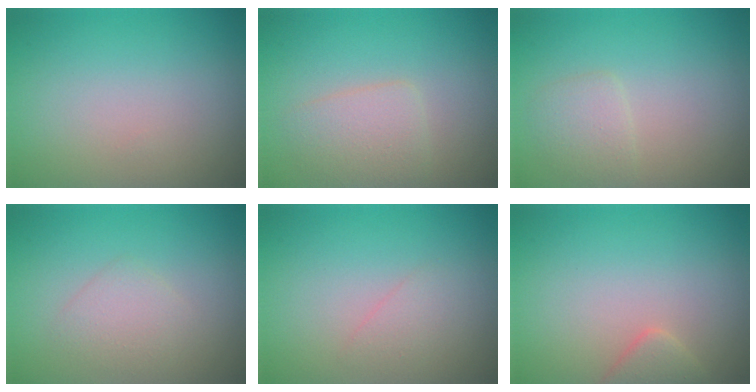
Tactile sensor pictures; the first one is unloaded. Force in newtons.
{"total": 2.5, "press": 2.5, "slide": 0.0}
{"total": 1.7, "press": 1.7, "slide": 0.0}
{"total": 1.9, "press": 1.9, "slide": 0.1}
{"total": 1.0, "press": 1.0, "slide": 0.0}
{"total": 1.7, "press": 1.7, "slide": 0.1}